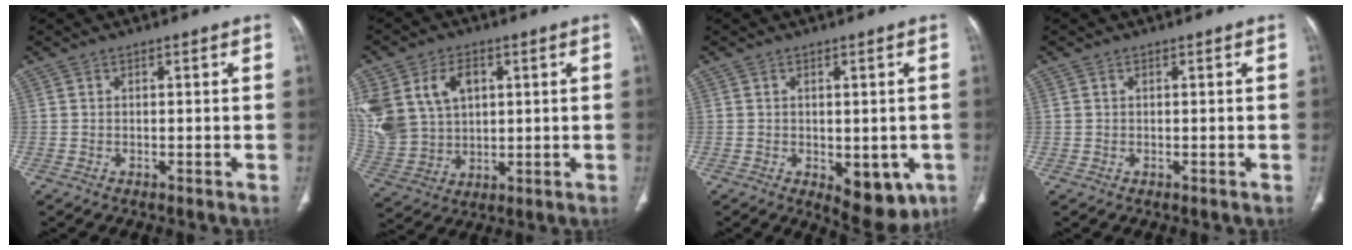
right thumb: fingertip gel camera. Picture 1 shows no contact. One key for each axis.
{"total": 18.5, "fx": 5.6, "fy": 13.7, "fz": 11.1, "tx": -0.251, "ty": 0.008, "tz": 0.126}
{"total": 9.0, "fx": -2.8, "fy": 4.8, "fz": 7.1, "tx": -0.060, "ty": -0.007, "tz": -0.023}
{"total": 0.0}